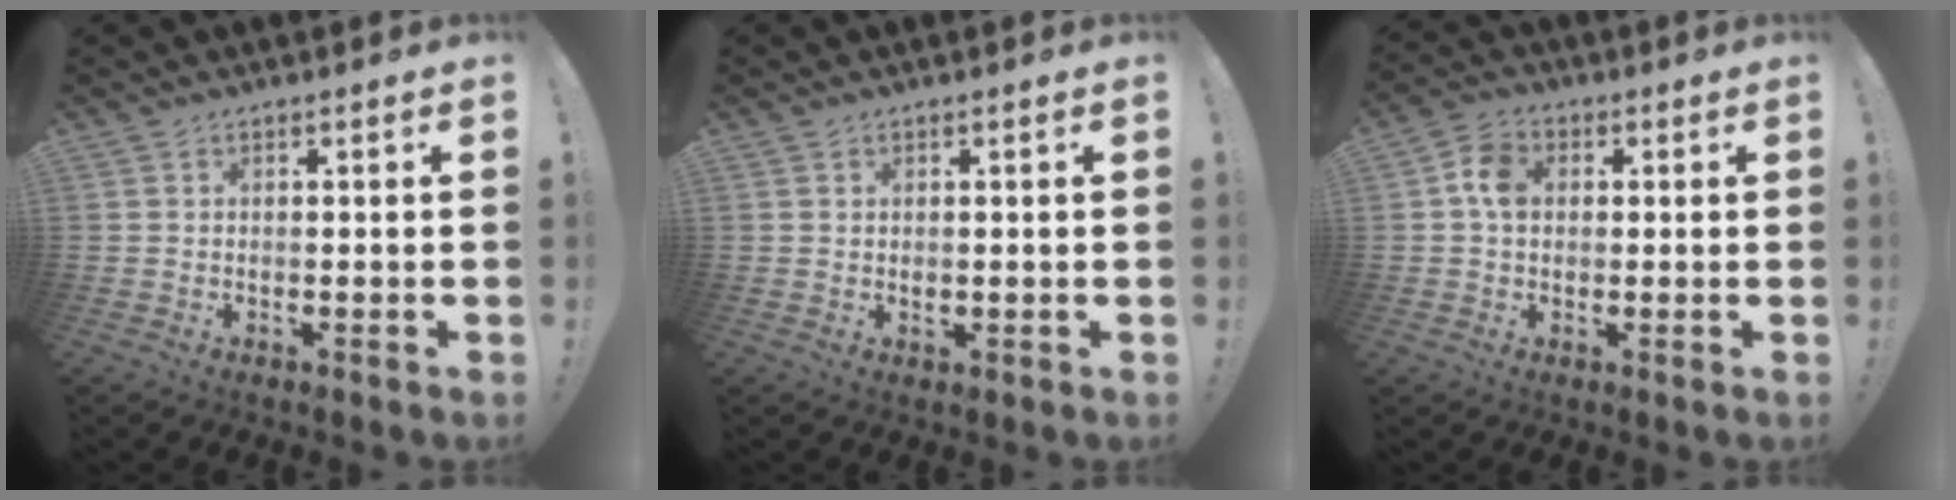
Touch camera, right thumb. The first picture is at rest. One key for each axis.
{"total": 0.9, "fx": 0.1, "fy": 0.8, "fz": 0.4, "tx": -0.005, "ty": 0.002, "tz": 0.000}
{"total": 7.6, "fx": 0.7, "fy": 5.7, "fz": 4.9, "tx": -0.074, "ty": 0.011, "tz": 0.013}